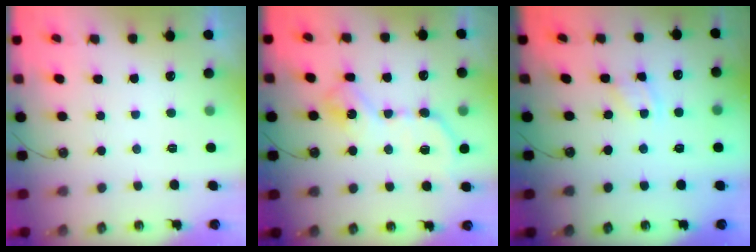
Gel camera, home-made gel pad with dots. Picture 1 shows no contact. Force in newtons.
{"total": 11.9, "press": 11.8, "slide": 0.2}
{"total": 3.4, "press": 3.4, "slide": 0.5}